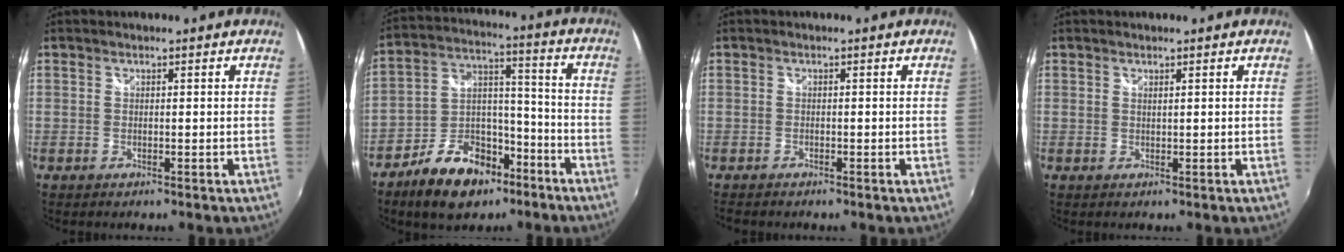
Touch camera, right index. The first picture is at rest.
{"total": 14.6, "force": [-9.1, 8.6, 7.6], "torque": [-0.150, 0.034, -0.142]}
{"total": 1.4, "force": [-1.1, 0.6, 0.6], "torque": [-0.014, -0.004, -0.020]}
{"total": 0.5, "force": [0.4, 0.0, 0.3], "torque": [-0.003, 0.000, 0.007]}